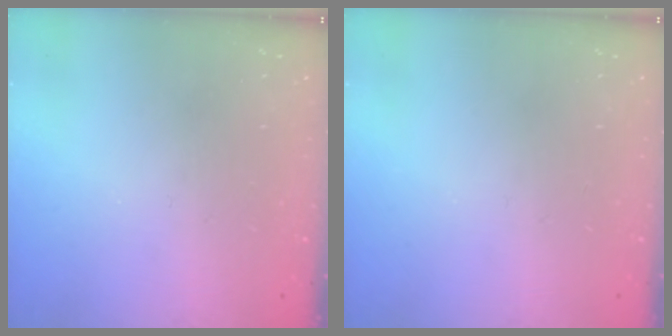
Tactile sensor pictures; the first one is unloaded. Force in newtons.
{"total": 0.0}